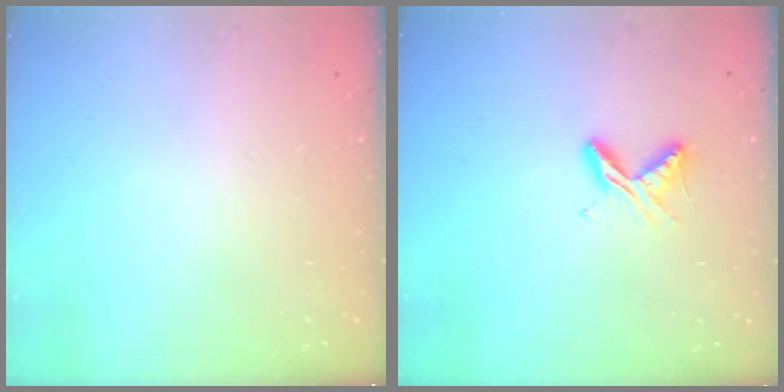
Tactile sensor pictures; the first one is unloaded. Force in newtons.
{"total": 6.5, "press": 6.4, "slide": 0.7}